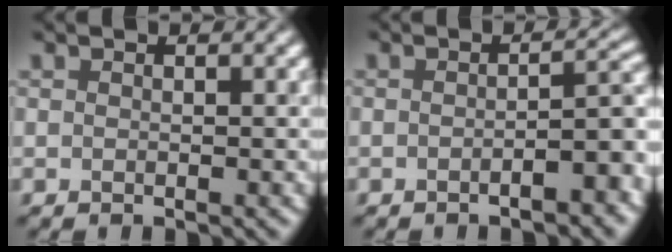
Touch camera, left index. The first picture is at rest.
{"total": 4.5, "force": [-2.4, 1.4, 3.5], "torque": [-0.040, 0.009, -0.032]}